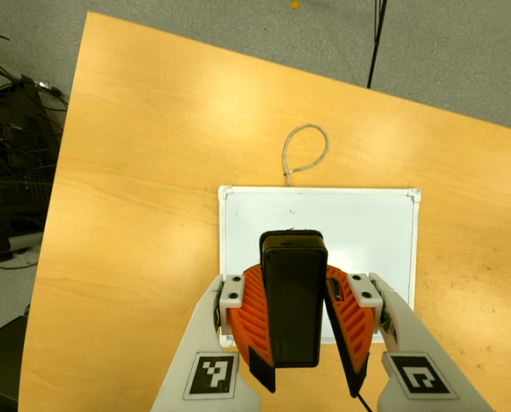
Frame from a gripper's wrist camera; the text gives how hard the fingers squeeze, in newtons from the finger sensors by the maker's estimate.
{"total": 10.4, "left": 9.6, "right": 11.2}